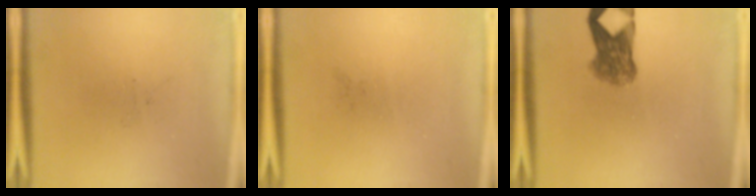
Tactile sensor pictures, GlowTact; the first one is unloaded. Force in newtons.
{"total": 0.0}
{"total": 5.1}